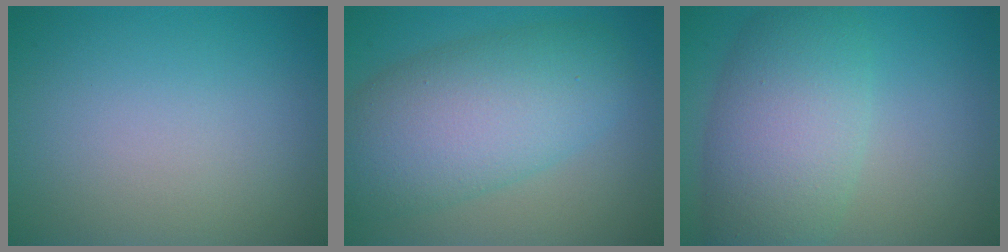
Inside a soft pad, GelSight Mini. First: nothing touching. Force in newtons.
{"total": 8.8, "press": 8.8, "slide": 0.2}
{"total": 7.6, "press": 7.6, "slide": 0.3}